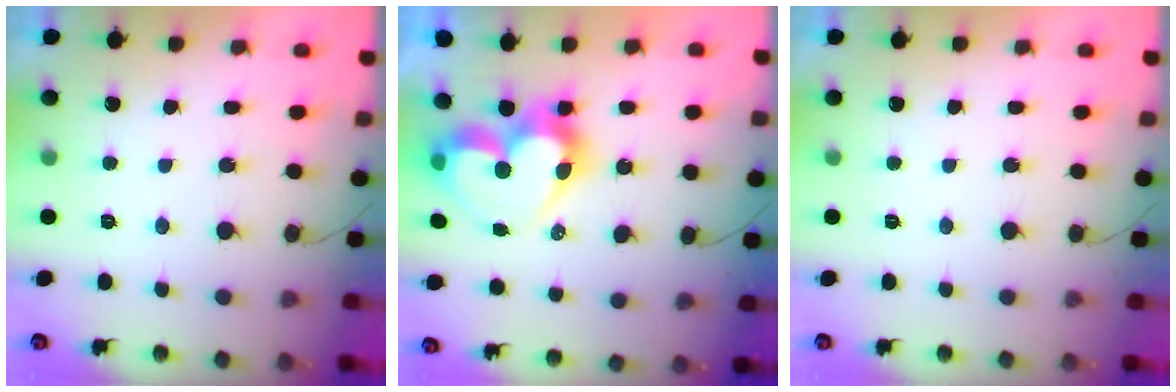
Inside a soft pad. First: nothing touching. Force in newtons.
{"total": 13.1, "press": 13.1, "slide": 1.3}
{"total": 0.0}